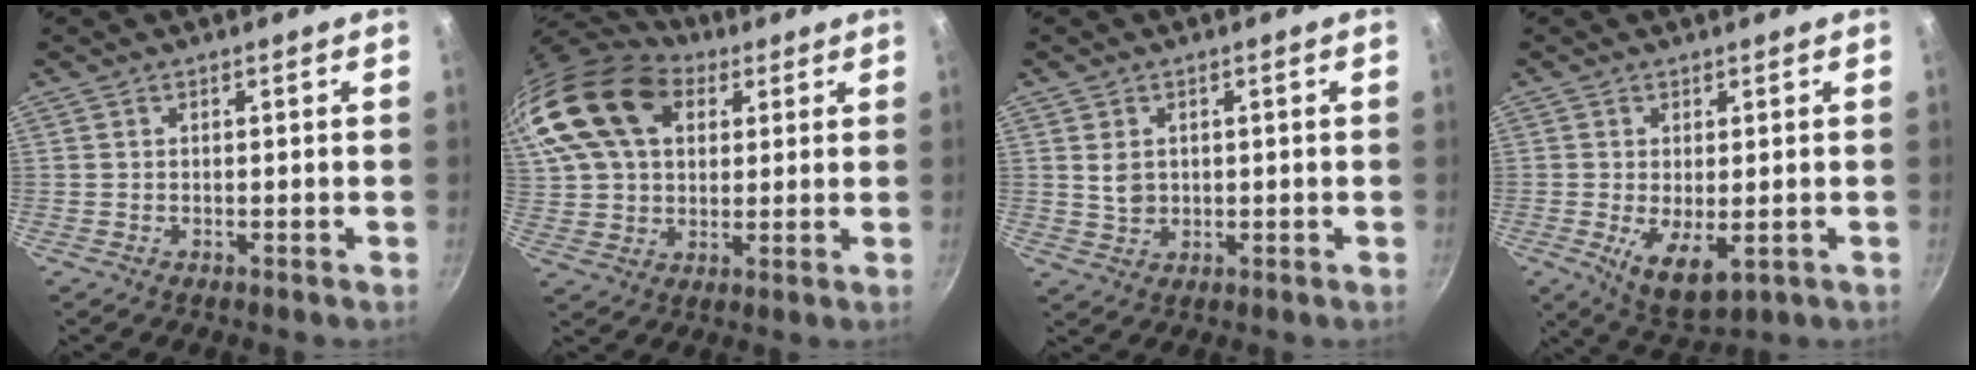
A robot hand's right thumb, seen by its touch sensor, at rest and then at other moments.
{"total": 23.6, "force": [9.4, 15.9, 14.7], "torque": [-0.304, 0.013, 0.167]}
{"total": 3.5, "force": [0.7, 2.8, 2.0], "torque": [-0.027, 0.000, 0.017]}
{"total": 7.8, "force": [-1.4, 3.6, 6.7], "torque": [-0.108, -0.017, -0.007]}